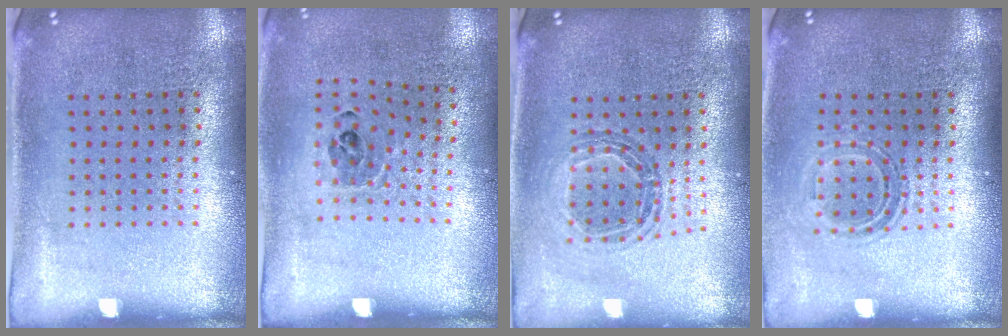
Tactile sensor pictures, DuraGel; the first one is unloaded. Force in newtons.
{"total": 0.9, "press": 0.8, "slide": 0.5}
{"total": 0.8, "press": 0.8, "slide": 0.1}
{"total": 1.3, "press": 1.1, "slide": 0.7}